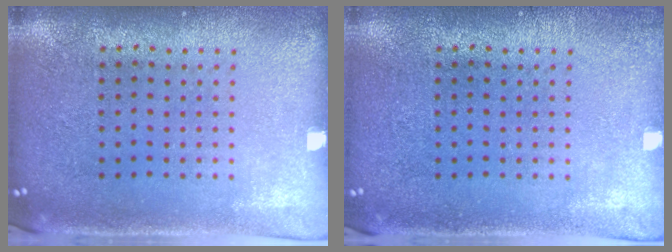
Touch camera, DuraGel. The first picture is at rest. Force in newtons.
{"total": 0.7, "press": 0.7, "slide": 0.0}